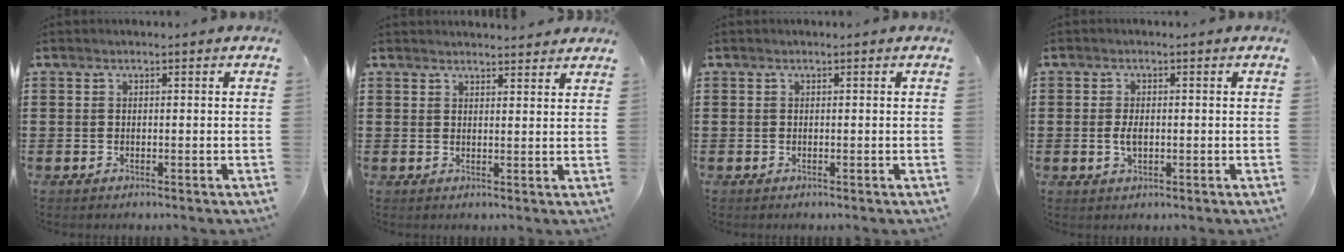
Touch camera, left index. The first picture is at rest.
{"total": 2.2, "force": [2.2, 0.0, 0.1], "torque": [-0.008, -0.003, 0.044]}
{"total": 0.0}
{"total": 2.5, "force": [-0.2, 1.2, 2.1], "torque": [-0.050, -0.001, -0.008]}